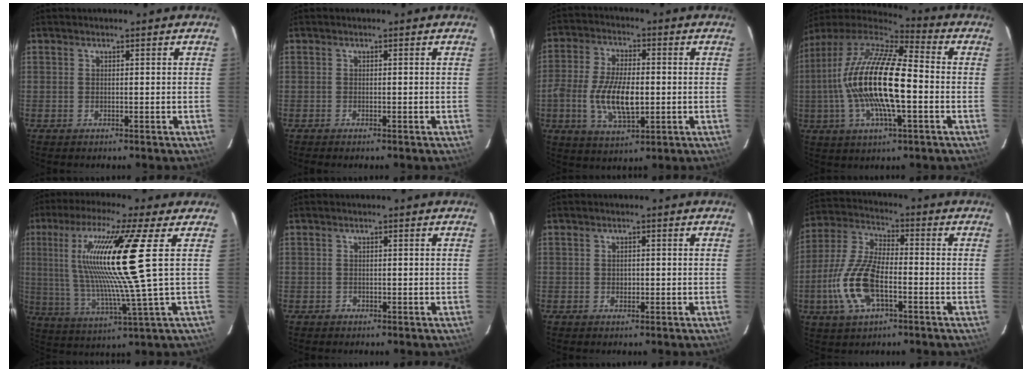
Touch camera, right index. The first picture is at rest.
{"total": 0.5, "force": [-0.5, 0.0, 0.3], "torque": [-0.005, -0.001, -0.009]}
{"total": 11.9, "force": [-2.1, 5.2, 10.5], "torque": [-0.212, -0.003, -0.037]}
{"total": 20.6, "force": [-1.8, 5.5, 19.8], "torque": [-0.365, -0.006, -0.044]}
{"total": 18.1, "force": [4.6, -0.6, 17.5], "torque": [-0.319, 0.000, 0.087]}
{"total": 0.9, "force": [-0.4, 0.8, 0.0], "torque": [0.003, 0.003, -0.005]}
{"total": 1.2, "force": [-0.1, 1.1, 0.6], "torque": [-0.007, 0.002, -0.001]}
{"total": 13.9, "force": [-4.3, 6.0, 11.8], "torque": [-0.262, 0.000, -0.084]}